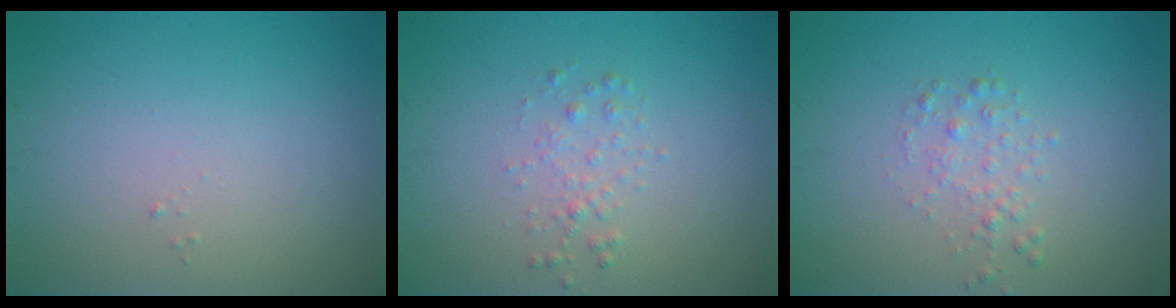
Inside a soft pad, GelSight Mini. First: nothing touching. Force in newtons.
{"total": 1.2, "press": 1.2, "slide": 0.0}
{"total": 1.4, "press": 1.4, "slide": 0.1}